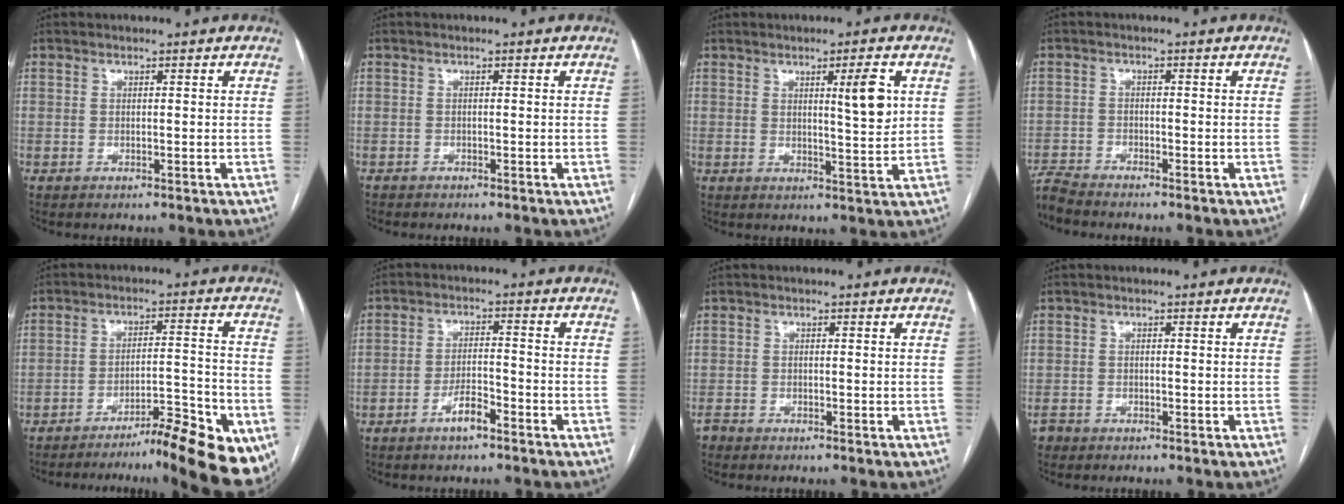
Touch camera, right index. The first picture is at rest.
{"total": 0.6, "force": [-0.6, 0.3, 0.0], "torque": [-0.006, 0.001, -0.013]}
{"total": 5.8, "force": [1.9, 0.4, 5.4], "torque": [-0.080, -0.008, 0.028]}
{"total": 3.4, "force": [-3.3, -0.6, 0.2], "torque": [-0.007, -0.019, -0.066]}
{"total": 14.6, "force": [-10.8, 1.2, 9.7], "torque": [-0.085, 0.021, -0.159]}
{"total": 4.1, "force": [-2.7, 1.0, 2.9], "torque": [-0.054, 0.003, -0.050]}
{"total": 1.1, "force": [-0.8, 0.7, -0.2], "torque": [0.005, 0.002, -0.020]}
{"total": 1.5, "force": [-1.0, 1.1, -0.2], "torque": [0.001, 0.005, -0.022]}